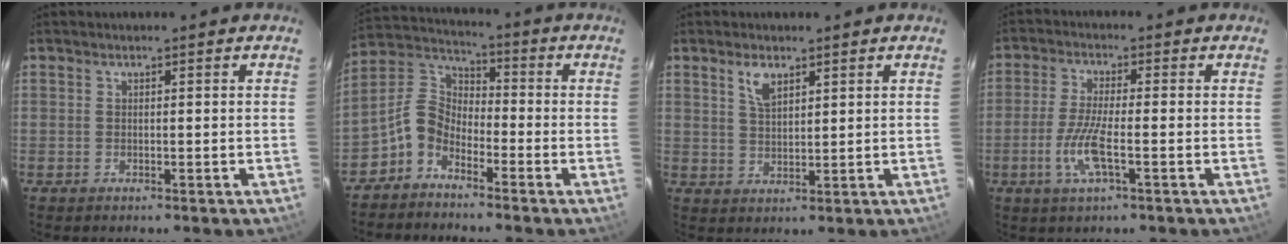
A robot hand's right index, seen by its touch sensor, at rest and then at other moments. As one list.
[{"total": 7.1, "force": [-4.6, 4.2, 3.4], "torque": [-0.074, 0.027, -0.106]}, {"total": 4.1, "force": [2.5, 1.8, 2.7], "torque": [-0.051, 0.004, 0.048]}, {"total": 7.3, "force": [-2.5, 1.1, 6.7], "torque": [-0.144, -0.006, -0.051]}]